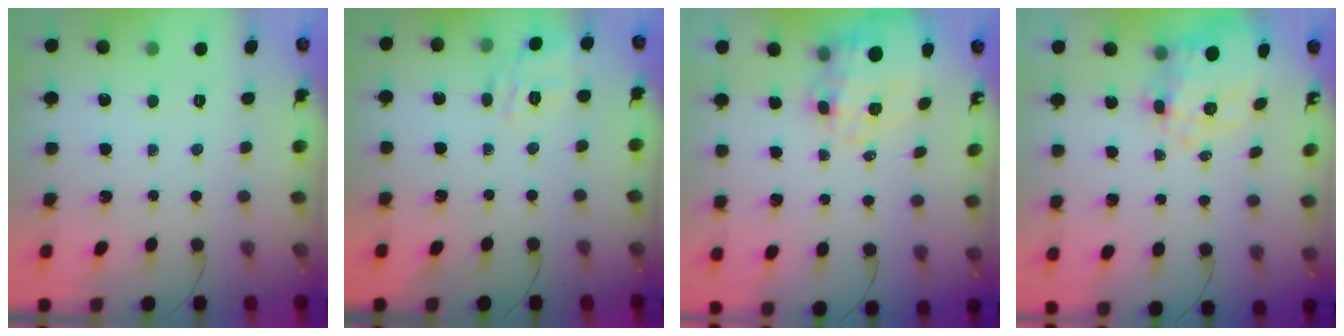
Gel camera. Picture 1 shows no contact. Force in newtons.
{"total": 6.1, "press": 5.9, "slide": 1.3}
{"total": 11.1, "press": 11.0, "slide": 1.7}
{"total": 13.1, "press": 12.9, "slide": 2.3}